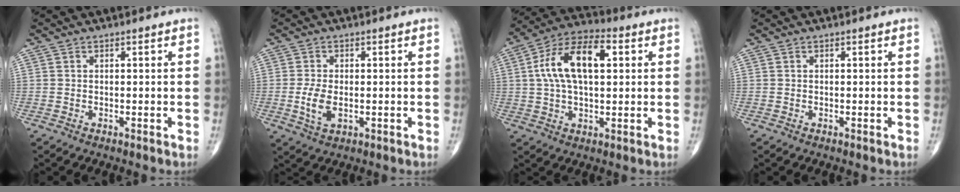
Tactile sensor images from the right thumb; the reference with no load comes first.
{"total": 5.0, "force": [-0.7, 2.7, 4.1], "torque": [-0.086, -0.007, -0.011]}
{"total": 14.5, "force": [2.9, 7.3, 12.2], "torque": [-0.223, 0.025, 0.046]}
{"total": 0.0}